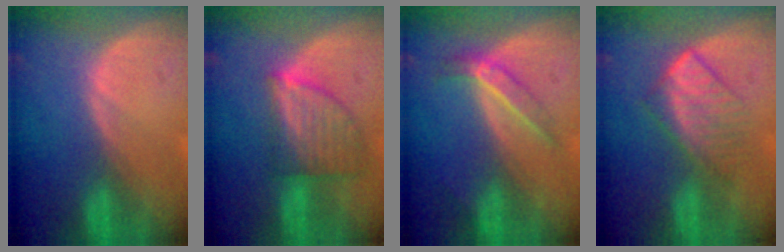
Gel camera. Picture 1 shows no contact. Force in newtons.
{"total": 7.2, "press": 6.6, "slide": 2.8}
{"total": 4.4, "press": 3.9, "slide": 2.0}
{"total": 6.8, "press": 6.1, "slide": 3.0}